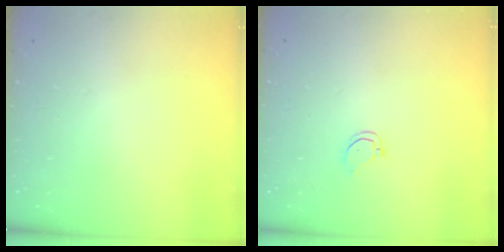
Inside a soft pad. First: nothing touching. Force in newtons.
{"total": 3.4, "press": 3.4, "slide": 0.2}